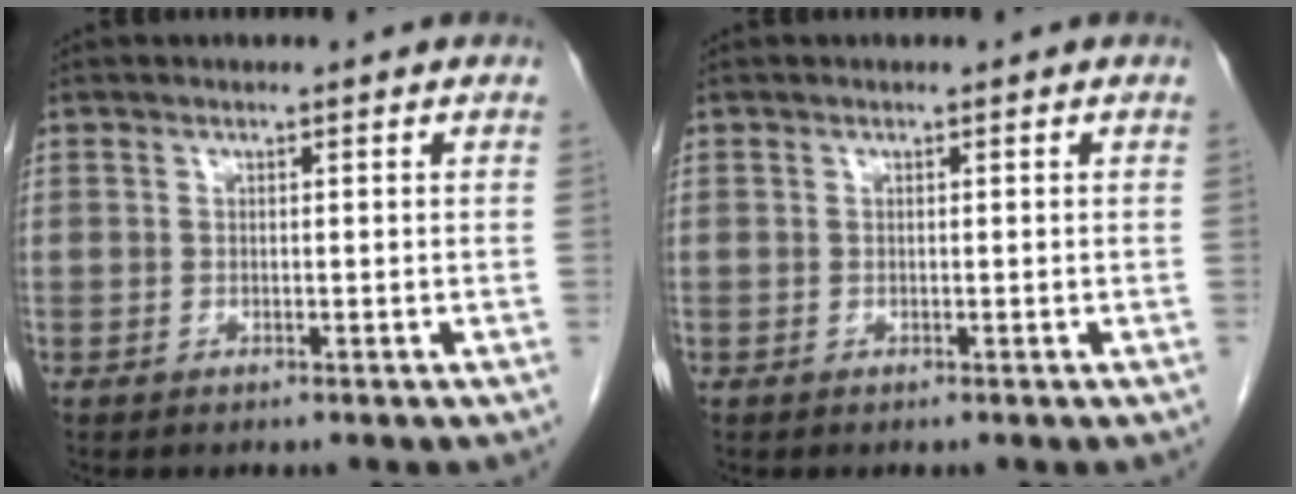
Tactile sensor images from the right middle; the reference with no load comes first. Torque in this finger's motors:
{"motor_torque": [0.00, 0.00, 0.00, 0.00]}